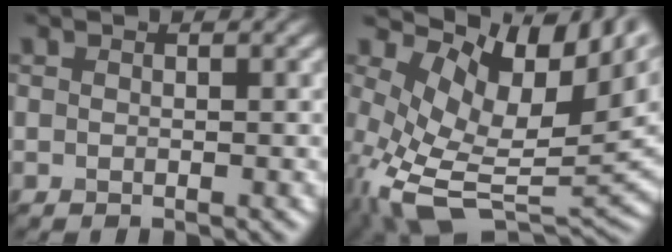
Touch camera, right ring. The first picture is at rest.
{"total": 13.9, "force": [1.4, 8.3, 11.1], "torque": [-0.199, -0.019, 0.035]}